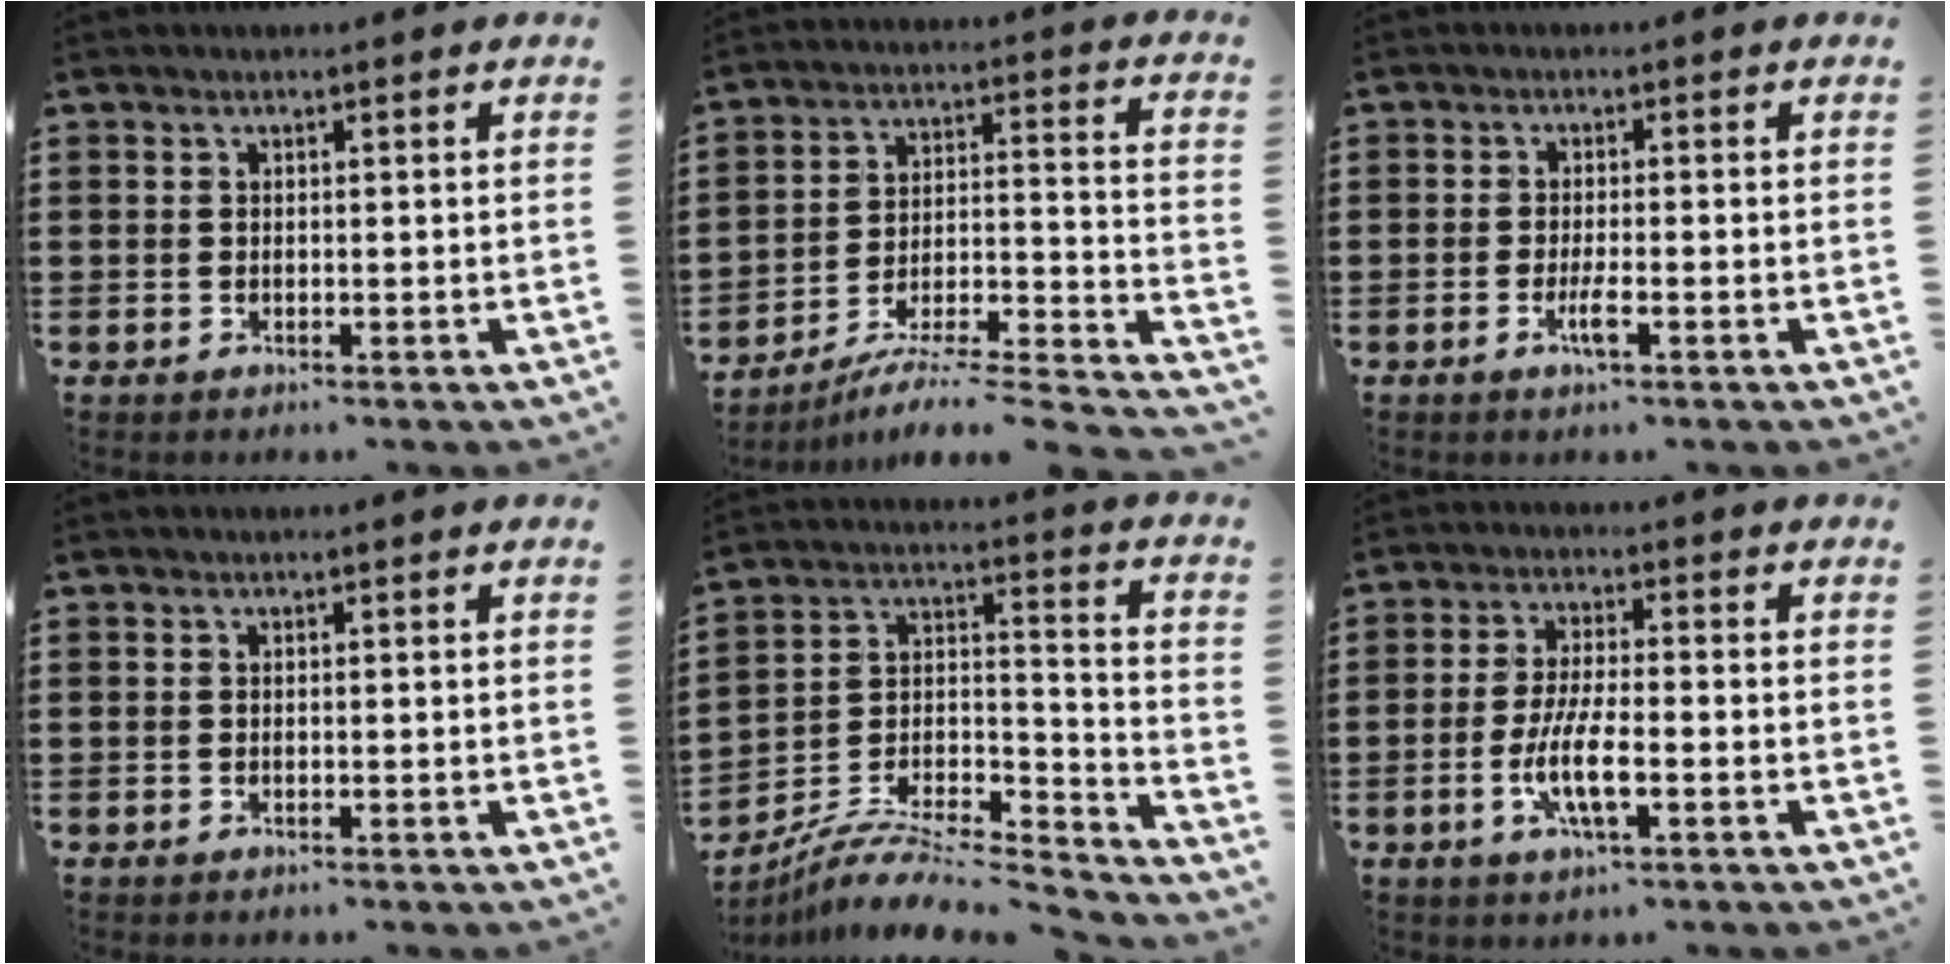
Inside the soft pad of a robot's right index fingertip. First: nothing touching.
{"total": 5.7, "force": [-4.8, 0.0, 3.0], "torque": [-0.049, -0.017, -0.100]}
{"total": 2.9, "force": [-1.3, 0.3, 2.6], "torque": [-0.066, -0.009, -0.030]}
{"total": 0.0}
{"total": 8.1, "force": [-7.2, 1.7, 3.2], "torque": [-0.052, 0.006, -0.142]}
{"total": 6.8, "force": [-2.3, 1.6, 6.2], "torque": [-0.136, -0.012, -0.048]}